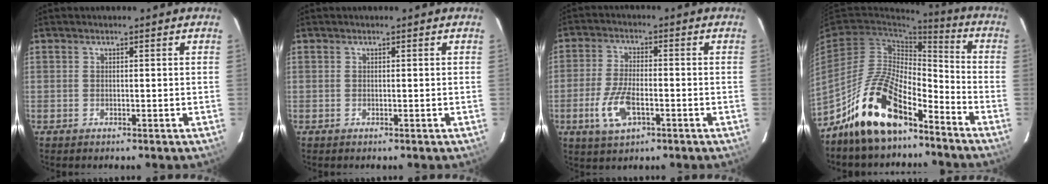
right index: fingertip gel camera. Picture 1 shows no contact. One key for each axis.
{"total": 0.0}
{"total": 8.5, "fx": -3.1, "fy": 3.8, "fz": 7.0, "tx": -0.154, "ty": -0.006, "tz": -0.057}
{"total": 16.2, "fx": -11.6, "fy": 6.3, "fz": 9.4, "tx": -0.184, "ty": 0.015, "tz": -0.206}